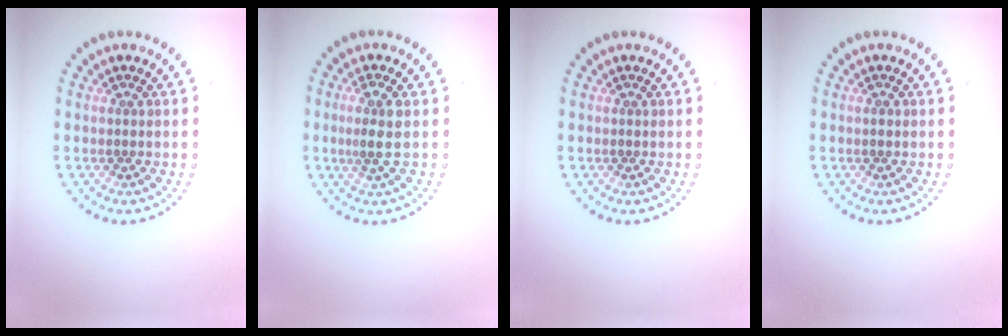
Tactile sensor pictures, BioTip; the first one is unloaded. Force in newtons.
{"total": 2.1, "press": 1.9, "slide": 0.9}
{"total": 0.0}
{"total": 0.6, "press": 0.6, "slide": 0.1}